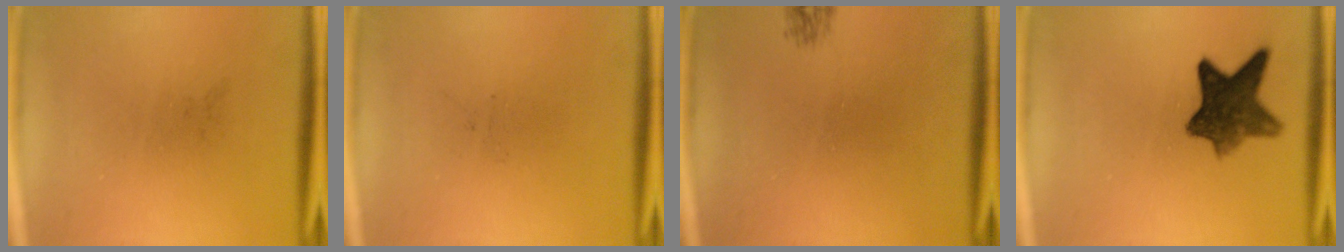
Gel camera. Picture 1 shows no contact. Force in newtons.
{"total": 0.0}
{"total": 0.9}
{"total": 8.8}